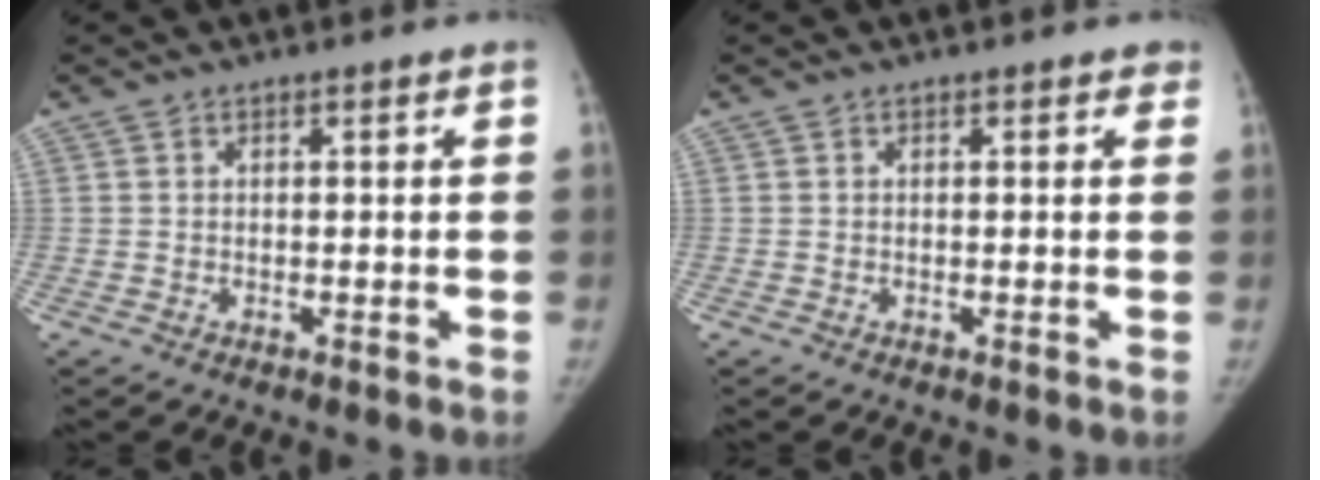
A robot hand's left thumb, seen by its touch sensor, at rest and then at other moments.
{"total": 0.9, "force": [0.6, 0.6, 0.4], "torque": [0.008, -0.002, 0.000]}